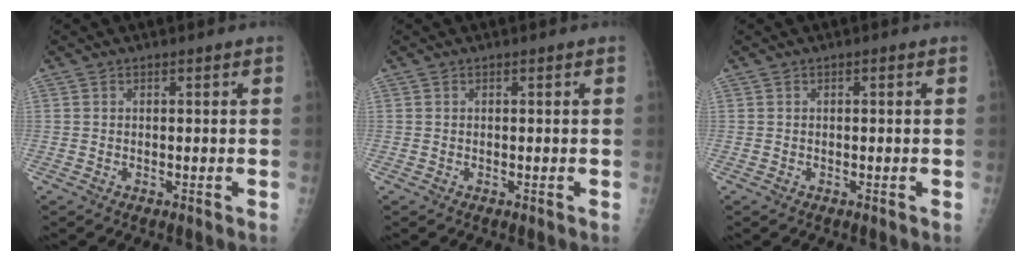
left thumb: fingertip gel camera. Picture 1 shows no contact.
{"total": 0.0}
{"total": 0.0}